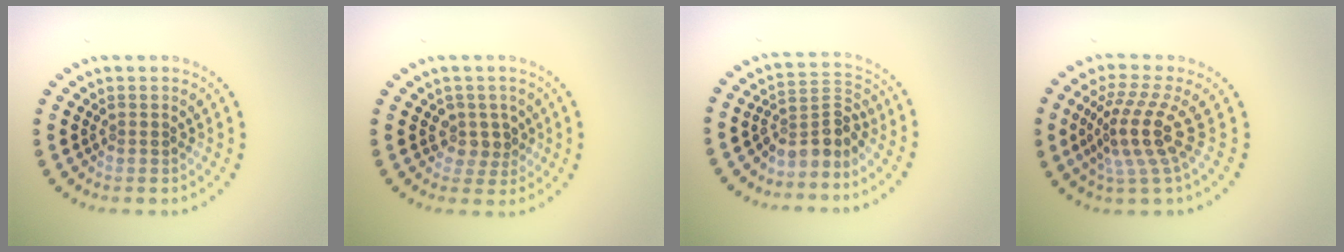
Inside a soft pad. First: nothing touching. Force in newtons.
{"total": 2.1, "press": 1.7, "slide": 1.2}
{"total": 3.2, "press": 2.2, "slide": 2.3}
{"total": 4.4, "press": 3.1, "slide": 3.1}